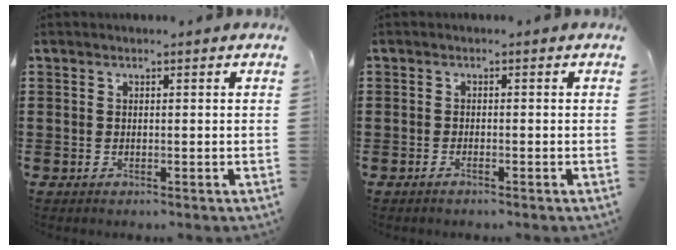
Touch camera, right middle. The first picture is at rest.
{"total": 0.7, "force": [-0.6, 0.1, 0.4], "torque": [-0.009, -0.003, -0.010]}